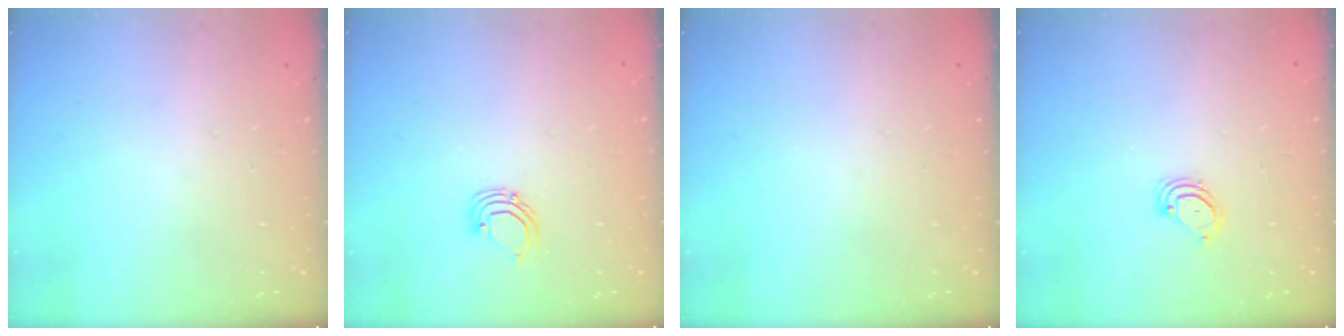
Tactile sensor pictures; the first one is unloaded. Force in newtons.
{"total": 3.5, "press": 3.5, "slide": 0.2}
{"total": 0.0}
{"total": 3.2, "press": 3.2, "slide": 0.2}